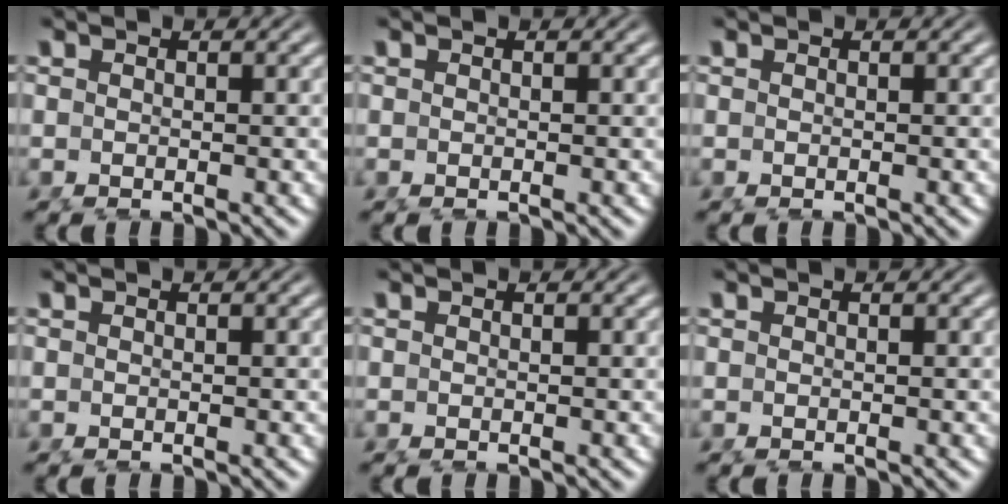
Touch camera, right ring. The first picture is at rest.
{"total": 0.0}
{"total": 0.0}
{"total": 0.0}
{"total": 0.0}
{"total": 0.0}